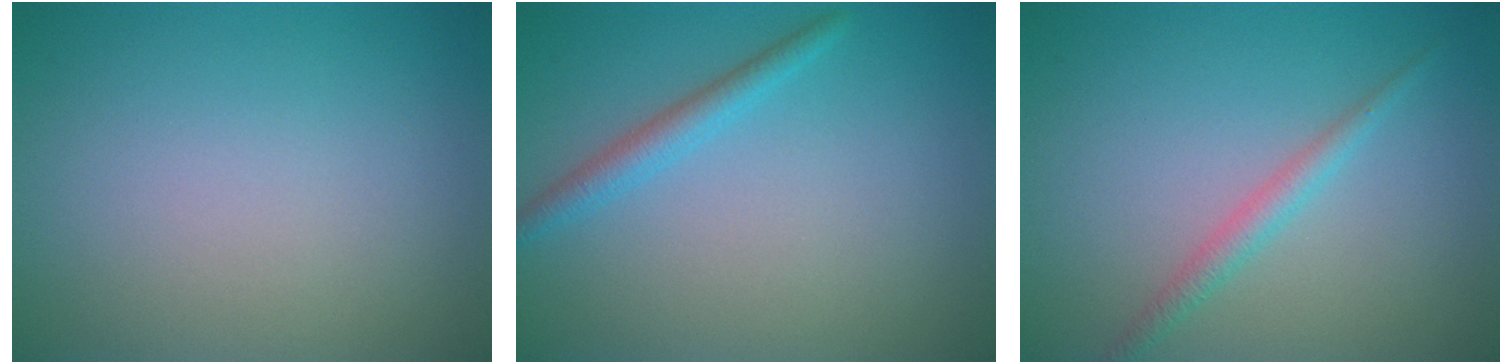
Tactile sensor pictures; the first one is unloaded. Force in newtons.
{"total": 2.0, "press": 2.0, "slide": 0.0}
{"total": 1.8, "press": 1.8, "slide": 0.0}